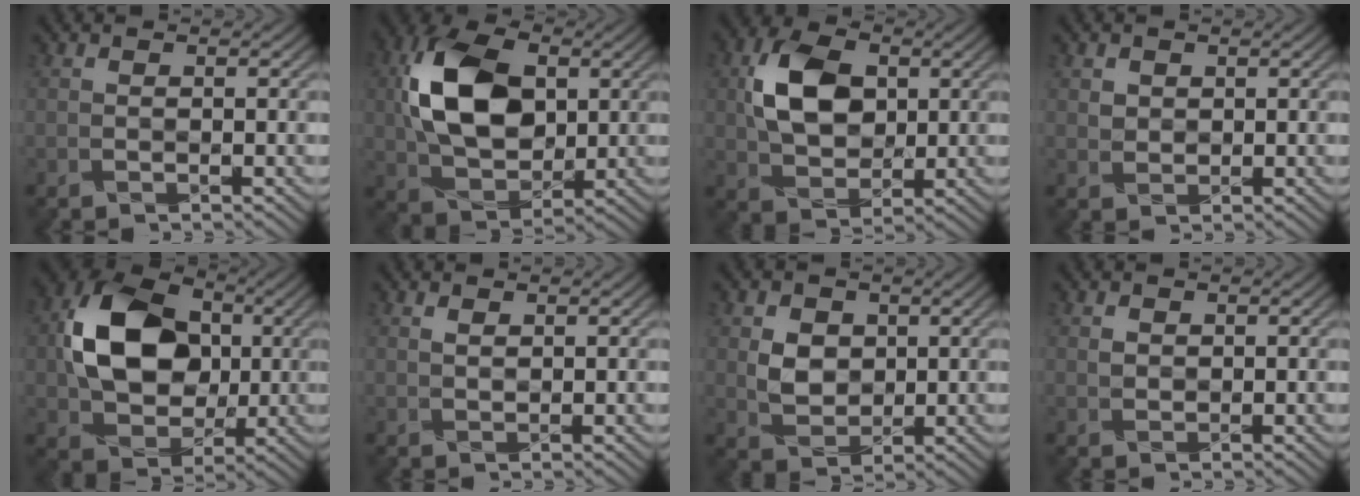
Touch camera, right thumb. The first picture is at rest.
{"total": 12.4, "force": [2.3, 8.2, 9.1], "torque": [-0.210, 0.016, 0.041]}
{"total": 8.5, "force": [1.9, 5.9, 5.8], "torque": [-0.132, 0.009, 0.036]}
{"total": 1.3, "force": [0.9, 0.8, -0.3], "torque": [0.003, -0.006, 0.023]}
{"total": 12.4, "force": [1.5, 9.3, 8.0], "torque": [-0.171, 0.017, 0.027]}
{"total": 0.7, "force": [0.7, 0.1, 0.0], "torque": [-0.003, -0.003, 0.016]}
{"total": 3.7, "force": [1.1, 3.2, 1.5], "torque": [-0.041, -0.006, 0.024]}
{"total": 0.7, "force": [0.5, 0.5, -0.2], "torque": [0.001, -0.005, 0.015]}